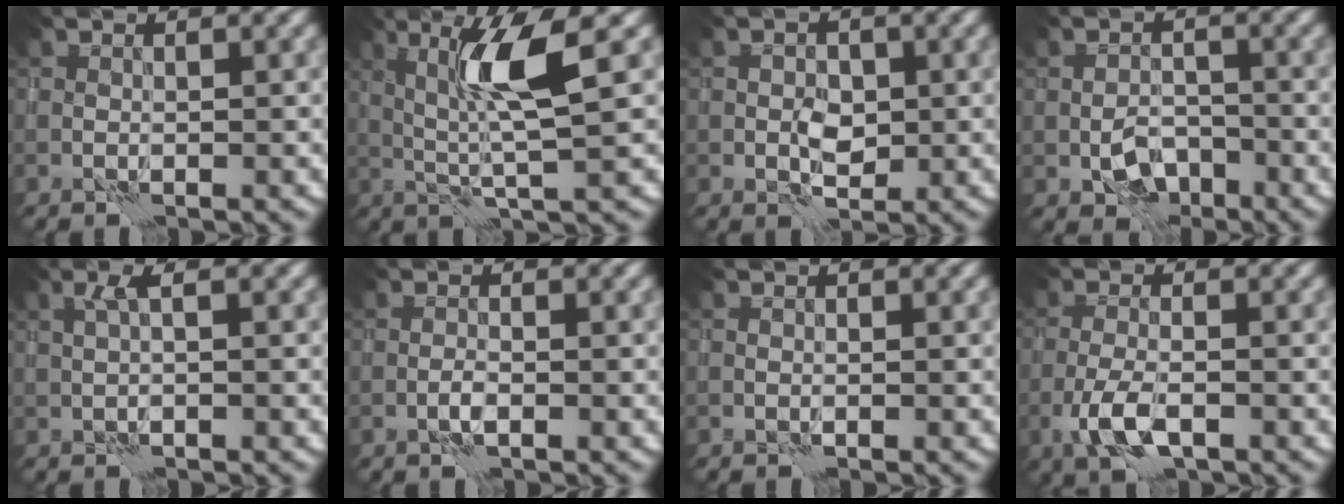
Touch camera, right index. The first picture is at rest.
{"total": 5.2, "force": [1.5, 0.3, 5.0], "torque": [-0.105, 0.003, 0.035]}
{"total": 2.0, "force": [0.0, 1.5, 1.3], "torque": [-0.018, -0.002, 0.002]}
{"total": 3.0, "force": [-1.5, 1.9, 1.7], "torque": [-0.025, 0.001, -0.024]}
{"total": 1.1, "force": [0.4, 0.0, 1.0], "torque": [-0.017, 0.006, 0.006]}
{"total": 0.9, "force": [-0.5, 0.2, 0.7], "torque": [-0.012, 0.002, -0.012]}
{"total": 0.0}
{"total": 3.8, "force": [-1.8, 1.6, 2.9], "torque": [-0.062, -0.001, -0.039]}